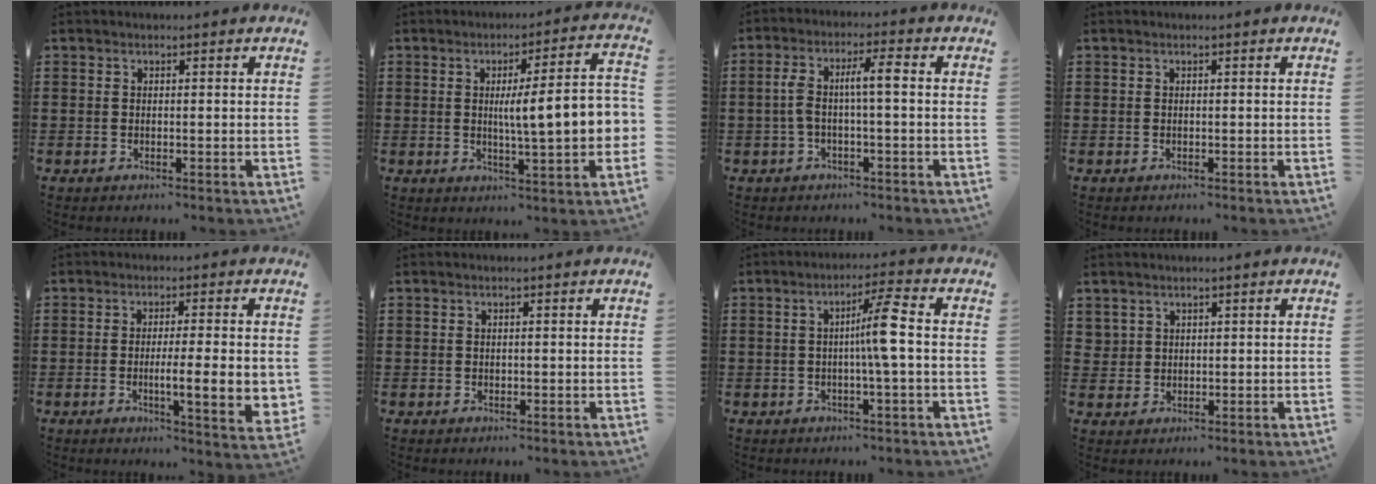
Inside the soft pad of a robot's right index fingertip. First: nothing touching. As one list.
[{"total": 9.8, "force": [0.2, 1.1, 9.7], "torque": [-0.148, -0.011, -0.007]}, {"total": 5.9, "force": [-0.2, 1.1, 5.8], "torque": [-0.121, 0.001, -0.014]}, {"total": 0.0}, {"total": 7.8, "force": [-0.8, 1.2, 7.6], "torque": [-0.112, -0.012, -0.013]}, {"total": 0.0}, {"total": 5.5, "force": [-0.5, -0.4, 5.5], "torque": [-0.101, -0.002, -0.016]}, {"total": 1.8, "force": [1.3, 1.3, 0.1], "torque": [-0.008, 0.005, 0.027]}]